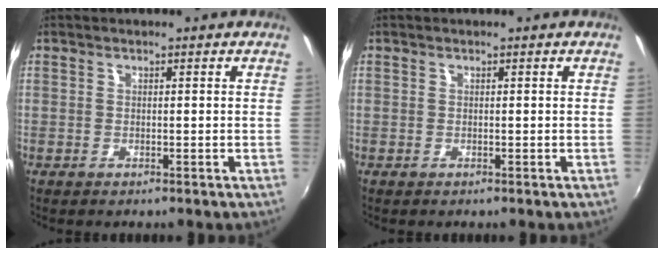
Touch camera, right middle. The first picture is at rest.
{"total": 0.0}